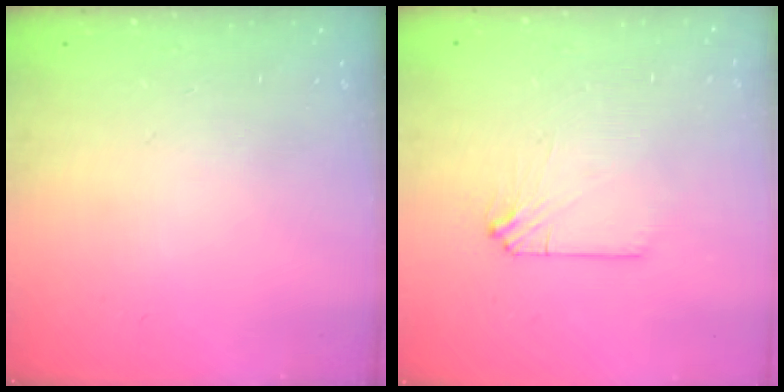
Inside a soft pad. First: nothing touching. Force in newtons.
{"total": 1.1, "press": 1.1, "slide": 0.3}